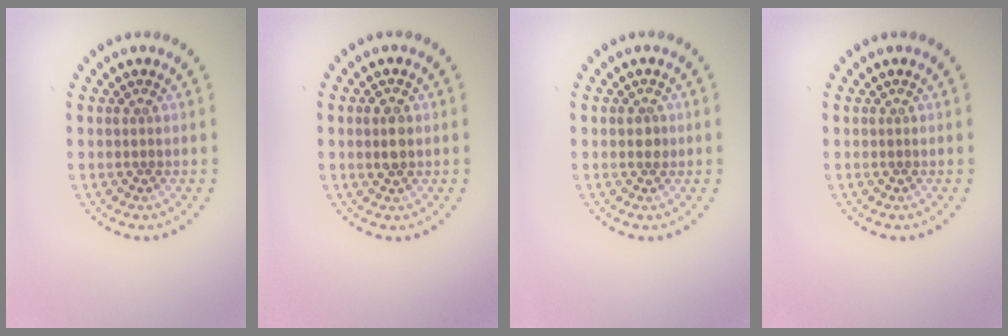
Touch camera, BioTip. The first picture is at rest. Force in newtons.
{"total": 1.7, "press": 1.7, "slide": 0.3}
{"total": 1.0, "press": 1.0, "slide": 0.2}
{"total": 0.0}